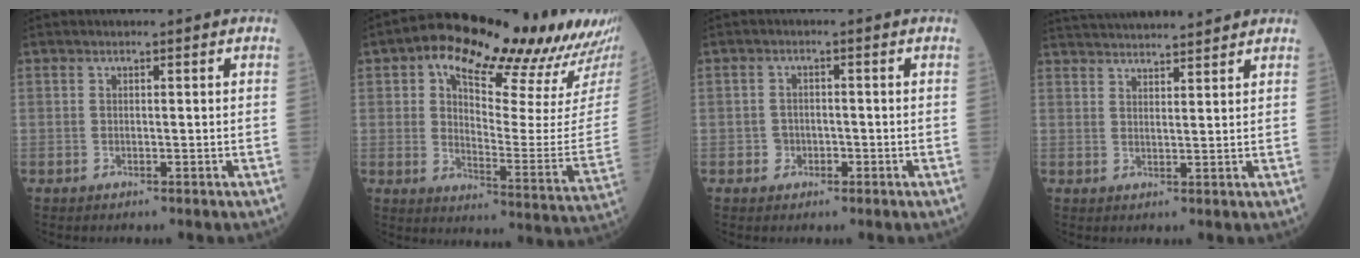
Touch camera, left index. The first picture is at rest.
{"total": 23.8, "force": [18.0, 4.8, 14.8], "torque": [-0.210, -0.016, 0.233]}
{"total": 1.8, "force": [-0.7, 1.6, 0.5], "torque": [-0.006, 0.007, -0.006]}
{"total": 14.3, "force": [13.6, 1.0, 4.6], "torque": [-0.087, 0.036, 0.208]}